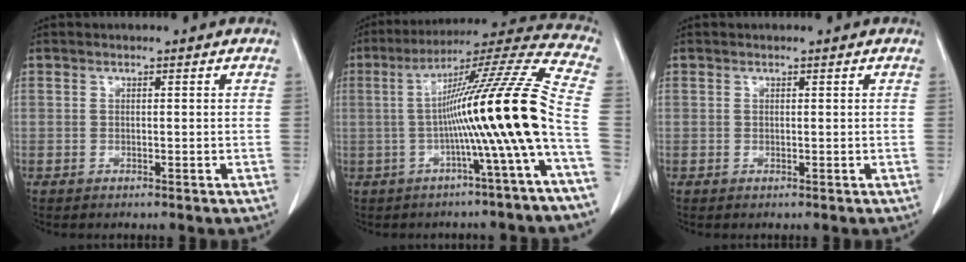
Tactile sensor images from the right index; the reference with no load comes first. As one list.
[{"total": 17.2, "force": [-2.8, -2.6, 16.8], "torque": [-0.250, 0.016, -0.057]}, {"total": 0.0}]